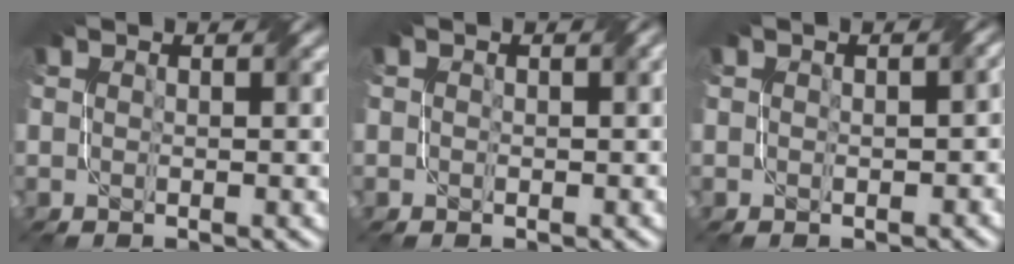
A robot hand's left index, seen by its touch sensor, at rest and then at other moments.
{"total": 0.9, "force": [0.2, 0.6, 0.6], "torque": [-0.008, 0.002, 0.002]}
{"total": 2.4, "force": [0.0, 1.5, 1.9], "torque": [-0.015, -0.001, 0.002]}